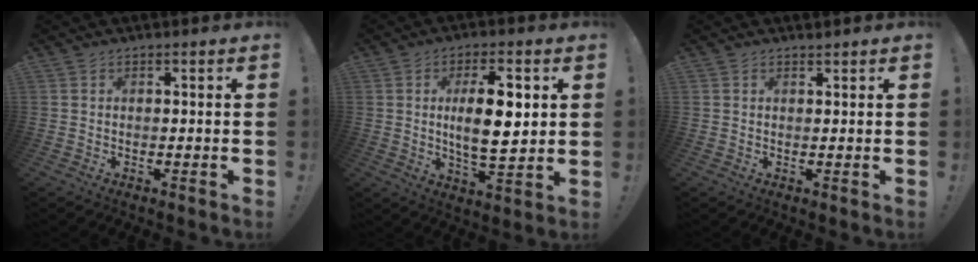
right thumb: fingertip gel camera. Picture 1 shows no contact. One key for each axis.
{"total": 13.1, "fx": 2.0, "fy": 5.0, "fz": 11.9, "tx": -0.197, "ty": -0.011, "tz": 0.025}
{"total": 0.9, "fx": 0.8, "fy": -0.3, "fz": 0.0, "tx": 0.007, "ty": -0.006, "tz": 0.014}